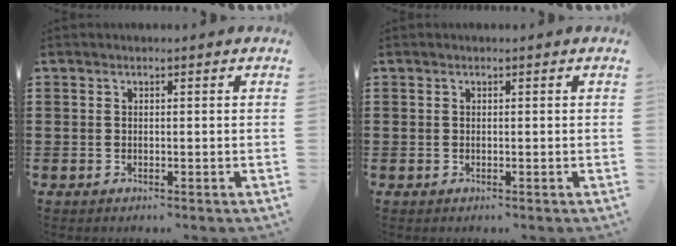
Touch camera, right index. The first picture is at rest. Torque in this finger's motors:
{"motor_torque": [-0.06, 0.02, 0.02, -0.01]}